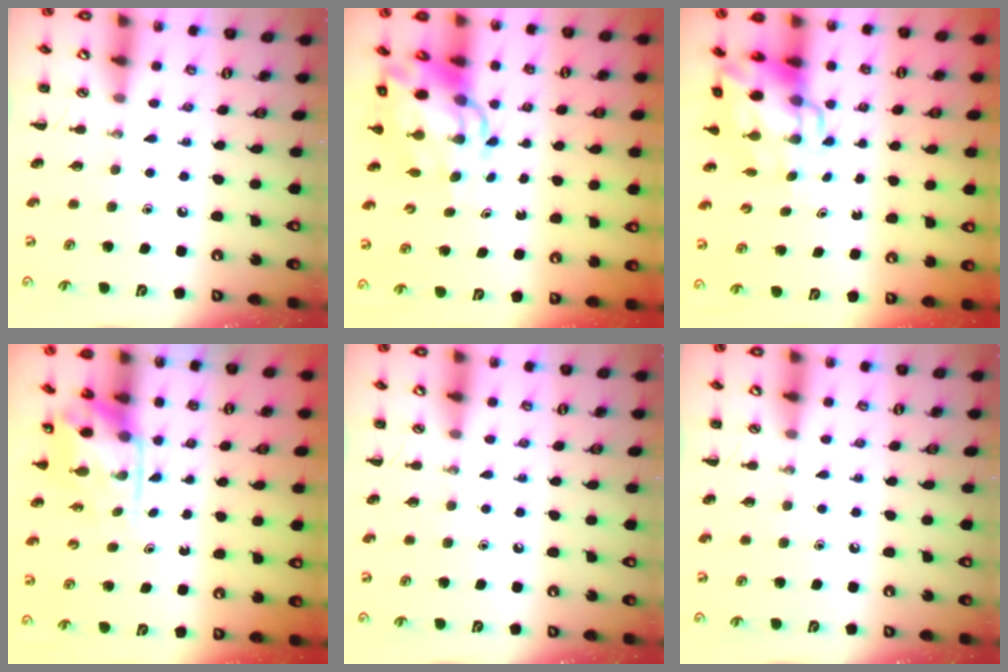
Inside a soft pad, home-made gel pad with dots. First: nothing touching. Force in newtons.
{"total": 10.0, "press": 9.6, "slide": 2.7}
{"total": 8.6, "press": 8.2, "slide": 2.3}
{"total": 3.7, "press": 3.7, "slide": 0.6}
{"total": 0.0}
{"total": 0.0}